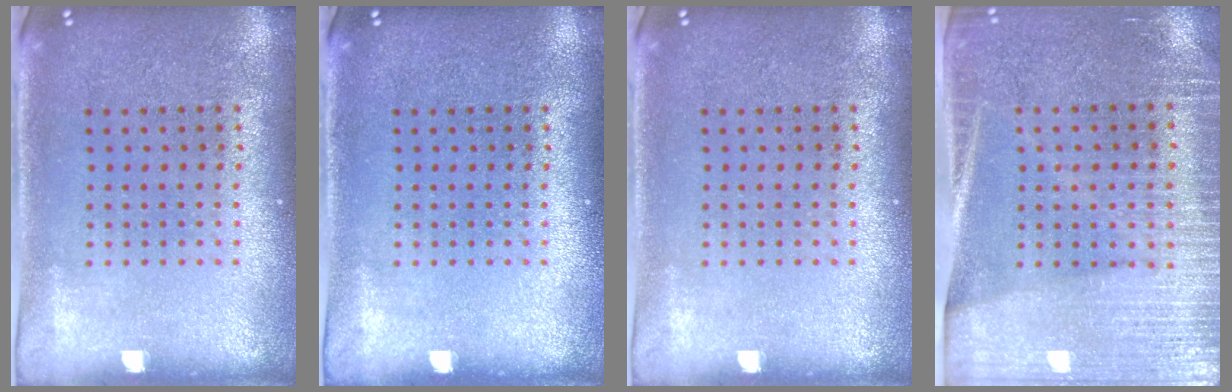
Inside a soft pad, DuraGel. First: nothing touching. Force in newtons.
{"total": 0.0}
{"total": 0.0}
{"total": 3.5, "press": 3.1, "slide": 1.7}